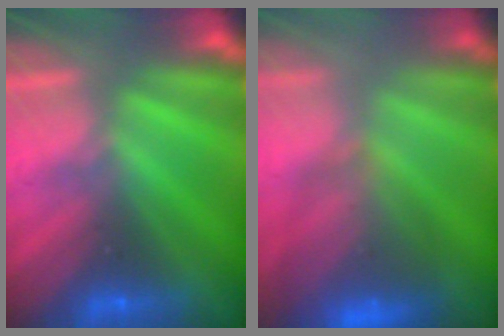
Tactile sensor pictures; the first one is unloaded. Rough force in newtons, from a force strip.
{"total": 6.6}